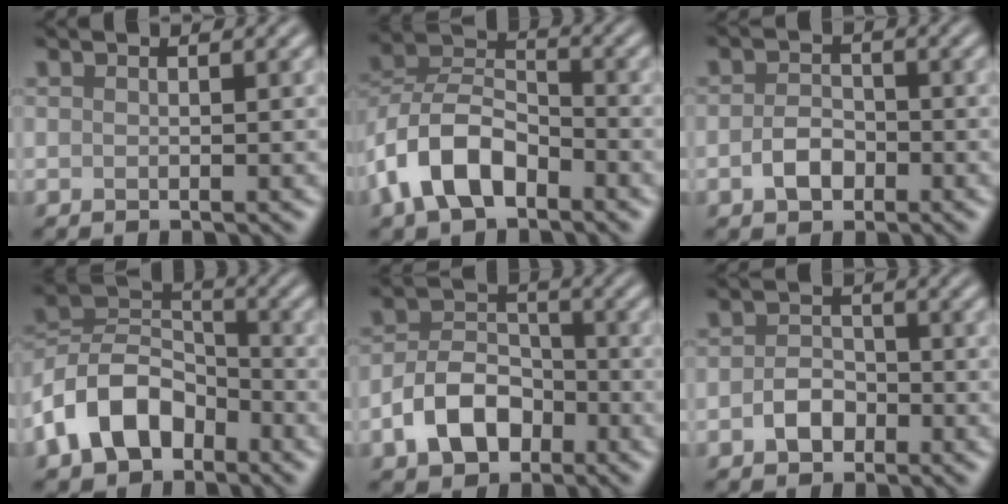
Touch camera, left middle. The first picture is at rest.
{"total": 7.2, "force": [-3.8, 4.1, 4.6], "torque": [-0.090, 0.009, -0.085]}
{"total": 2.5, "force": [-1.0, 1.7, 1.6], "torque": [-0.031, 0.004, -0.022]}
{"total": 8.1, "force": [-4.2, 5.3, 4.4], "torque": [-0.088, 0.008, -0.098]}
{"total": 5.6, "force": [-2.6, 3.8, 3.2], "torque": [-0.057, 0.004, -0.051]}
{"total": 2.6, "force": [-1.1, 1.9, 1.4], "torque": [-0.026, 0.004, -0.025]}